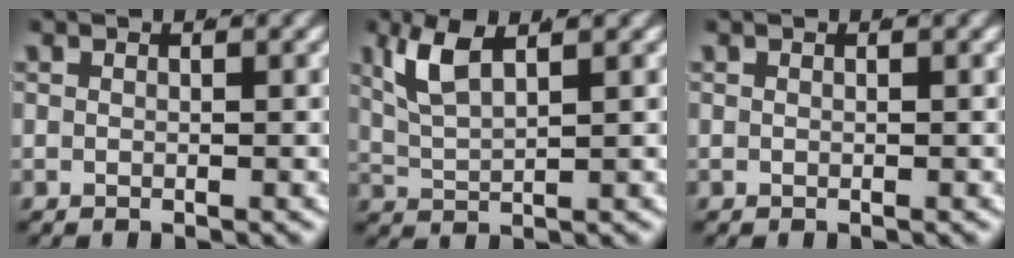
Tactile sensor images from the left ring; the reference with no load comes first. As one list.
[{"total": 3.9, "force": [1.8, 1.5, 3.1], "torque": [-0.082, -0.007, 0.045]}, {"total": 0.0}]